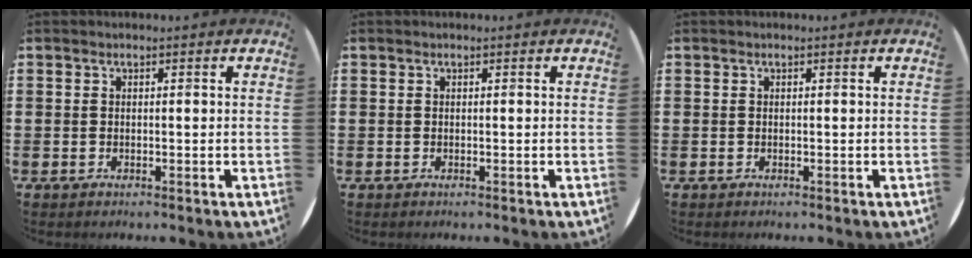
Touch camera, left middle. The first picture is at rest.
{"total": 0.0}
{"total": 0.0}